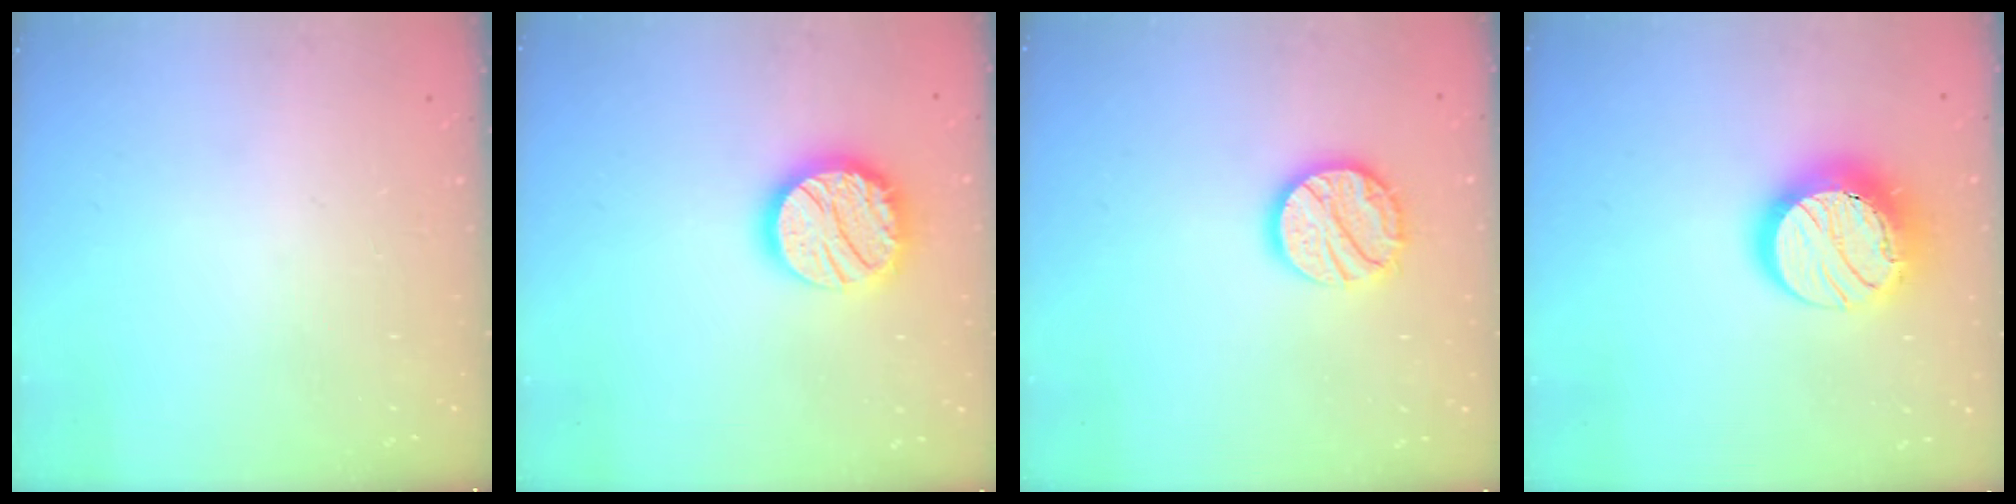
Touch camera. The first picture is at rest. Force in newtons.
{"total": 18.1, "press": 18.1, "slide": 1.3}
{"total": 14.6, "press": 14.6, "slide": 1.1}
{"total": 16.9, "press": 16.9, "slide": 1.4}